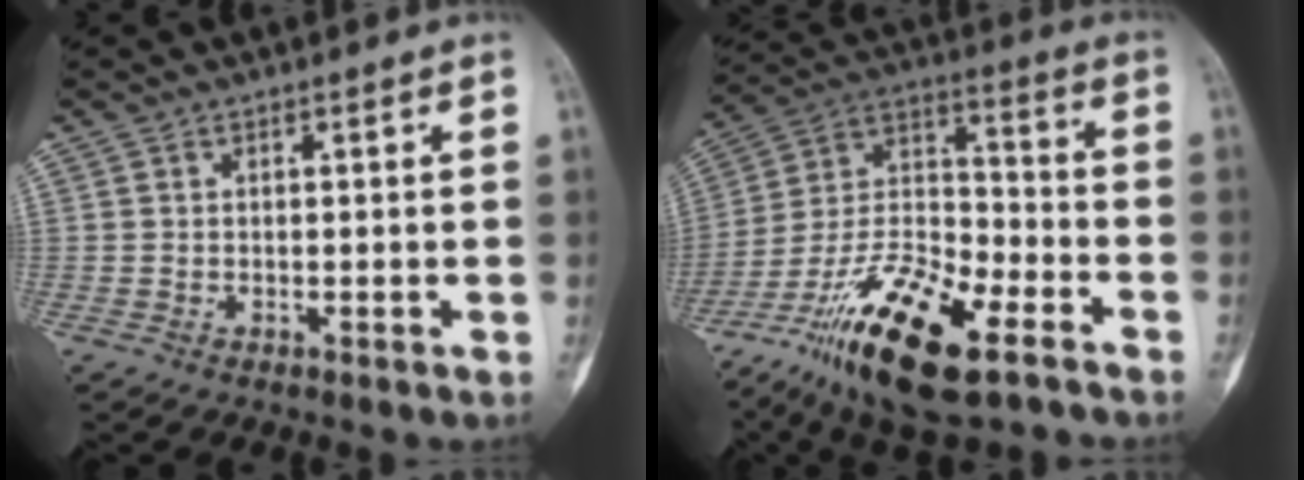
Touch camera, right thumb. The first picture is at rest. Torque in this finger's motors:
{"motor_torque": [0.73, 0.12, 1.47, -1.30, 0.48]}